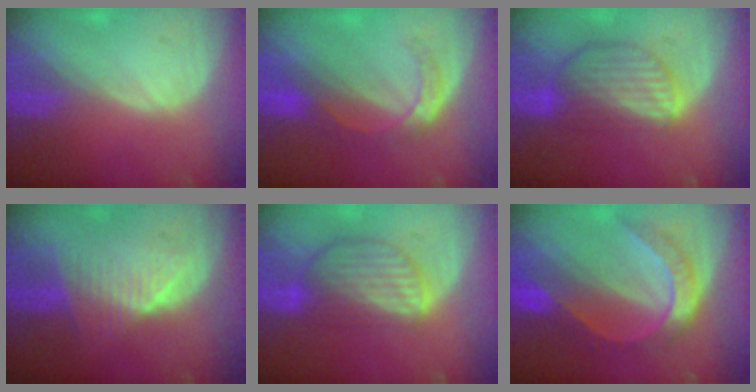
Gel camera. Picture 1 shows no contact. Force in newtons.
{"total": 5.5, "press": 4.9, "slide": 2.3}
{"total": 8.5, "press": 7.6, "slide": 3.9}
{"total": 7.9, "press": 7.0, "slide": 3.6}
{"total": 8.5, "press": 7.6, "slide": 3.9}
{"total": 8.3, "press": 8.2, "slide": 0.8}